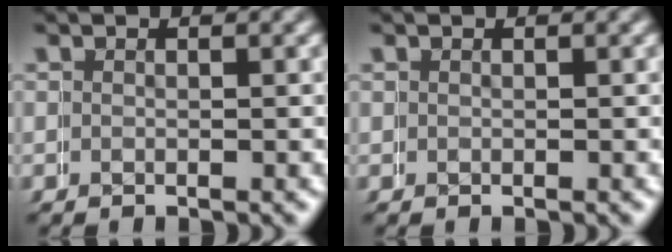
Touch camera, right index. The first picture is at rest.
{"total": 0.0}